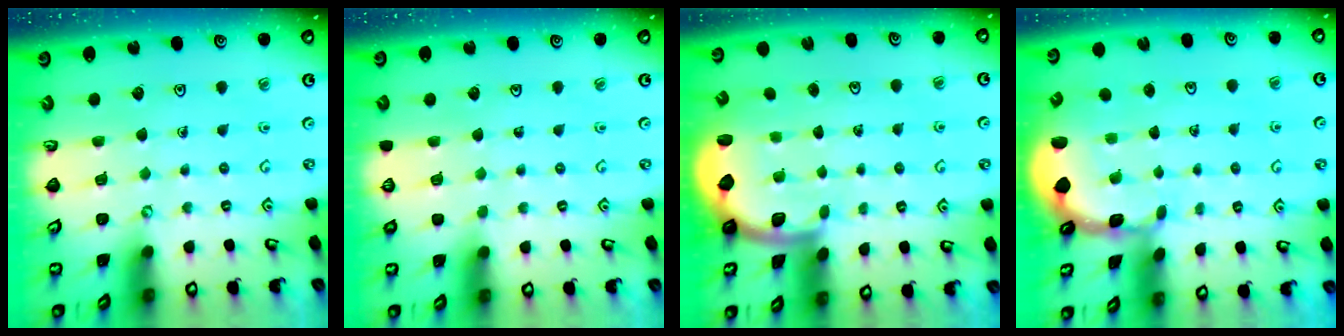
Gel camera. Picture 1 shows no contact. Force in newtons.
{"total": 0.0}
{"total": 1.9, "press": 1.8, "slide": 0.5}
{"total": 1.0, "press": 1.0, "slide": 0.2}